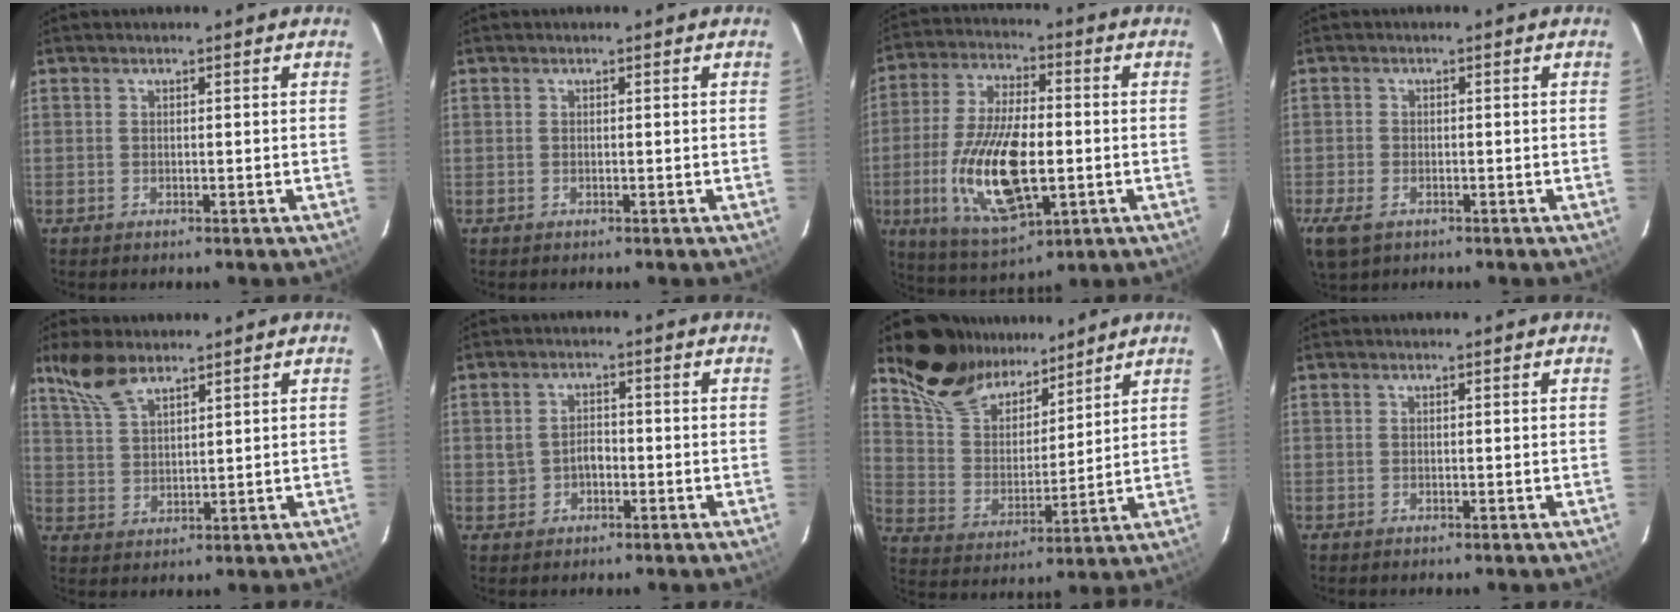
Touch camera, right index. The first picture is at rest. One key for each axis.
{"total": 0.0}
{"total": 18.4, "fx": -3.7, "fy": 7.7, "fz": 16.3, "tx": -0.334, "ty": -0.019, "tz": -0.058}
{"total": 6.0, "fx": -3.3, "fy": 3.5, "fz": 3.5, "tx": -0.088, "ty": -0.017, "tz": -0.061}
{"total": 7.4, "fx": 5.6, "fy": 2.7, "fz": 3.9, "tx": -0.085, "ty": 0.014, "tz": 0.117}
{"total": 3.3, "fx": -0.7, "fy": 2.6, "fz": 1.9, "tx": -0.039, "ty": 0.009, "tz": -0.006}
{"total": 16.7, "fx": 13.1, "fy": 8.1, "fz": 6.5, "tx": -0.148, "ty": 0.023, "tz": 0.250}
{"total": 0.0}